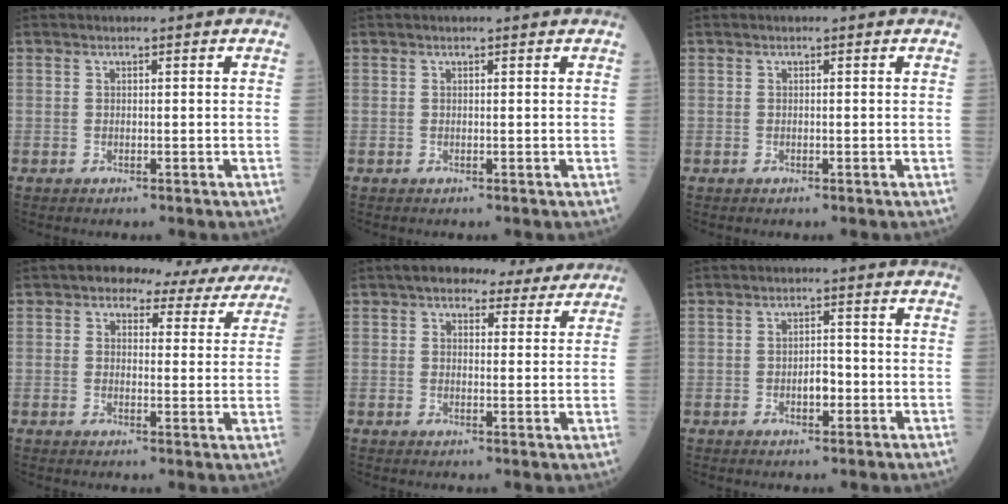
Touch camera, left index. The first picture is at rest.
{"total": 1.0, "force": [0.9, 0.0, 0.4], "torque": [-0.012, 0.006, 0.013]}
{"total": 0.0}
{"total": 9.7, "force": [8.1, 4.3, 3.1], "torque": [-0.021, 0.017, 0.077]}
{"total": 8.6, "force": [7.1, 3.4, 3.5], "torque": [-0.038, 0.021, 0.085]}
{"total": 2.5, "force": [-0.8, 1.2, 2.1], "torque": [-0.032, 0.004, -0.012]}